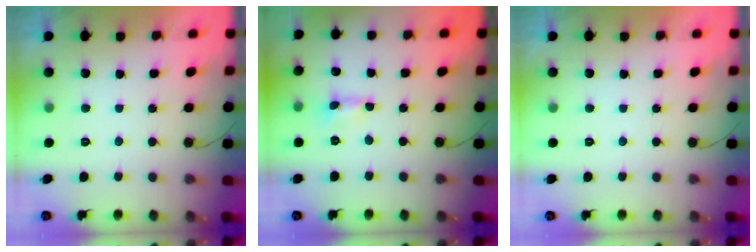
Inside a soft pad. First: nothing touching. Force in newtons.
{"total": 0.0}
{"total": 0.0}